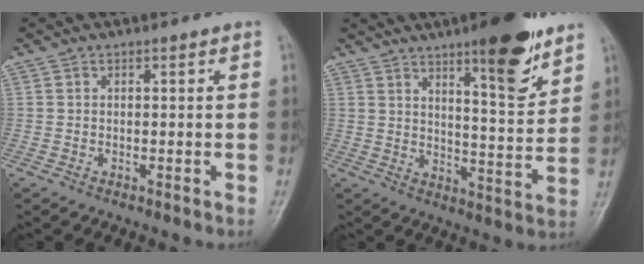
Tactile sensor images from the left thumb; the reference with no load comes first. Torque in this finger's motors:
{"motor_torque": [1.99, 1.08, 1.32, -1.34, 0.32]}